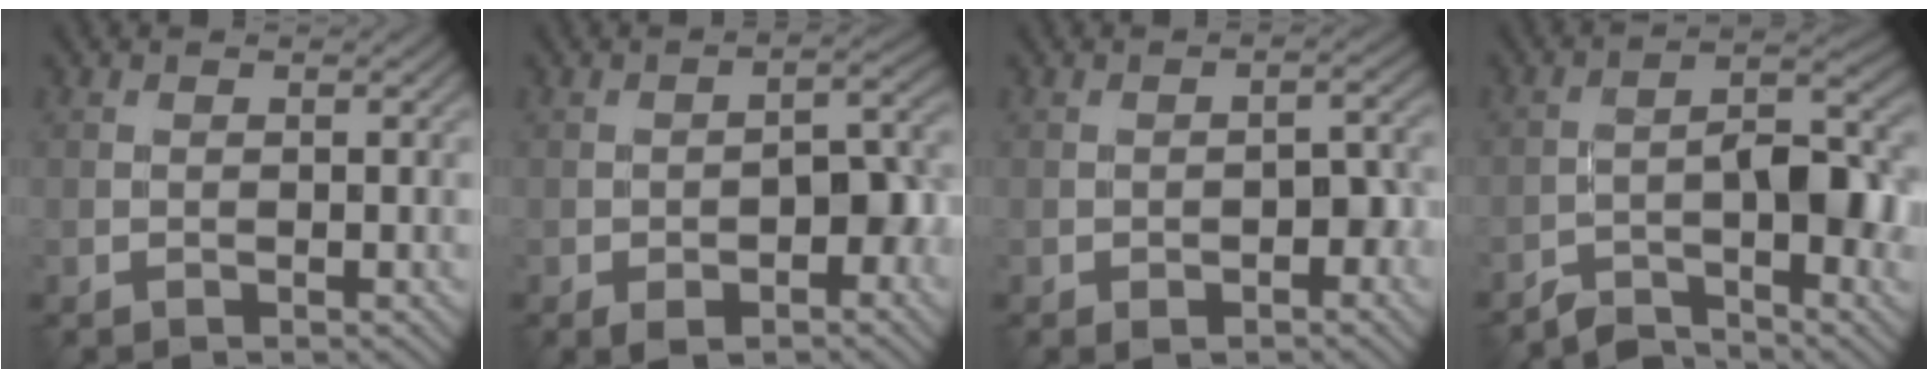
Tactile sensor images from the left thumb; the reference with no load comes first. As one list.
[{"total": 7.9, "force": [-3.0, 3.7, 6.3], "torque": [-0.092, -0.006, -0.044]}, {"total": 4.4, "force": [-1.8, 2.1, 3.5], "torque": [-0.049, -0.001, -0.024]}, {"total": 8.0, "force": [-4.8, 2.6, 5.9], "torque": [-0.086, 0.007, -0.090]}]